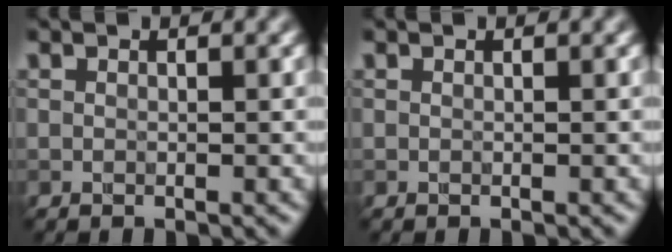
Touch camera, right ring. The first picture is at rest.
{"total": 0.0}